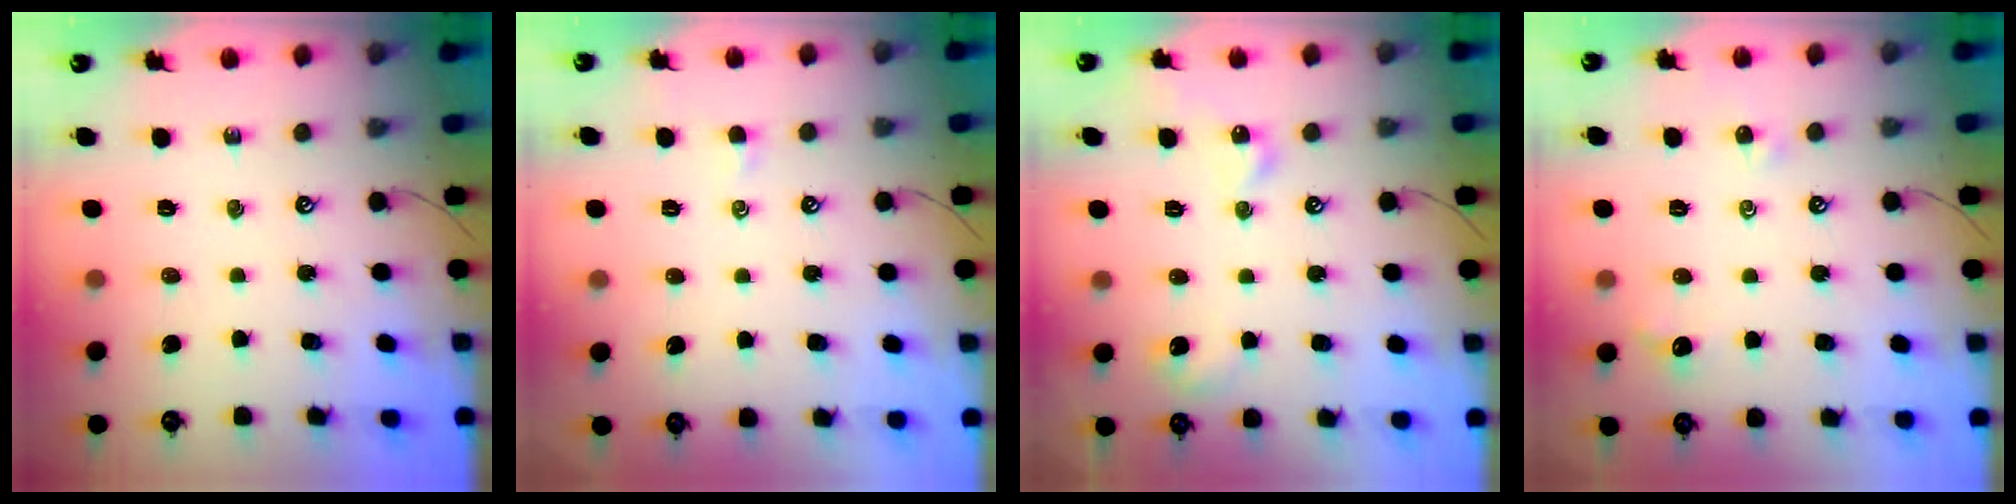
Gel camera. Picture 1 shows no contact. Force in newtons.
{"total": 0.6, "press": 0.5, "slide": 0.4}
{"total": 4.7, "press": 4.6, "slide": 0.6}
{"total": 1.6, "press": 1.5, "slide": 0.6}